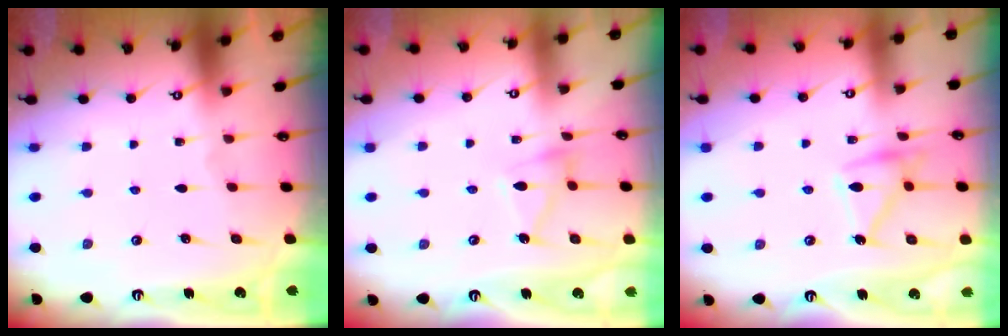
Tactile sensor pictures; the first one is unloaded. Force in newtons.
{"total": 8.5, "press": 8.4, "slide": 0.6}
{"total": 13.7, "press": 13.7, "slide": 0.1}